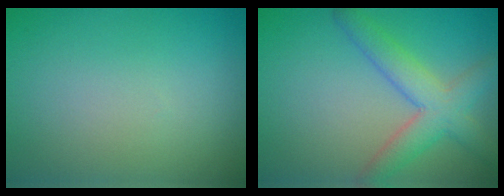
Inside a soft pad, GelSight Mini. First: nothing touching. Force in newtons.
{"total": 4.8, "press": 4.8, "slide": 0.2}